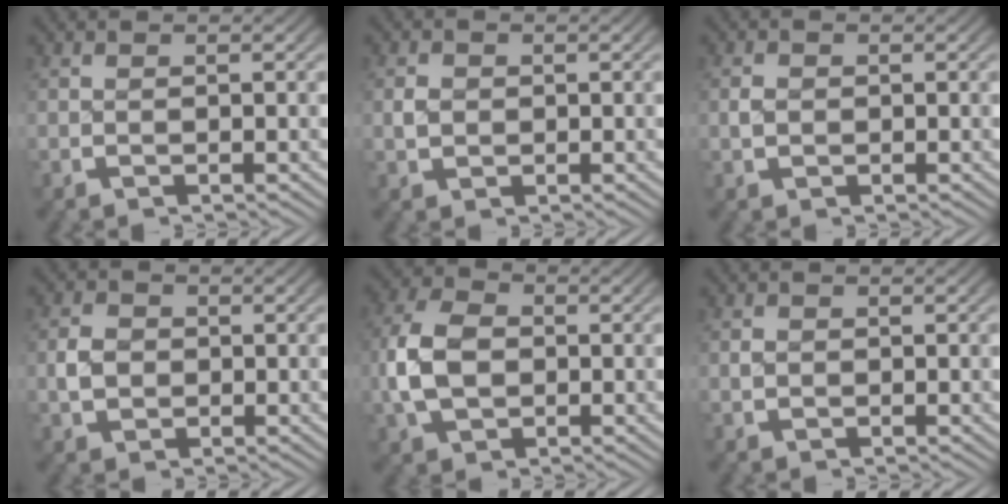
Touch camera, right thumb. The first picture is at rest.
{"total": 1.4, "force": [0.0, 1.2, 0.7], "torque": [-0.012, -0.001, 0.001]}
{"total": 1.0, "force": [-0.1, 0.8, 0.5], "torque": [-0.012, -0.002, -0.002]}
{"total": 2.6, "force": [-0.3, 2.1, 1.4], "torque": [-0.028, -0.002, -0.004]}
{"total": 6.8, "force": [-0.1, 4.9, 4.6], "torque": [-0.109, -0.014, 0.006]}
{"total": 0.6, "force": [-0.1, 0.5, 0.3], "torque": [-0.005, -0.003, -0.001]}